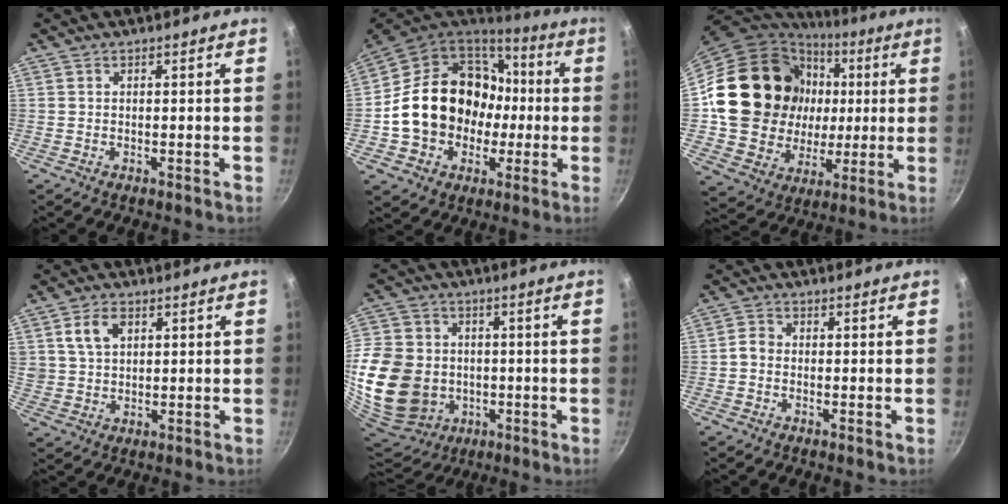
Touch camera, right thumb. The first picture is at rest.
{"total": 22.4, "force": [-0.6, 18.4, 12.7], "torque": [-0.199, 0.053, 0.008]}
{"total": 24.6, "force": [4.2, 20.7, 12.7], "torque": [-0.206, 0.015, 0.091]}
{"total": 6.3, "force": [2.5, 4.4, 3.8], "torque": [-0.054, -0.002, 0.048]}
{"total": 25.2, "force": [-3.0, 20.7, 14.0], "torque": [-0.312, 0.017, -0.034]}
{"total": 2.2, "force": [-0.7, 1.8, 1.1], "torque": [-0.021, 0.013, -0.020]}